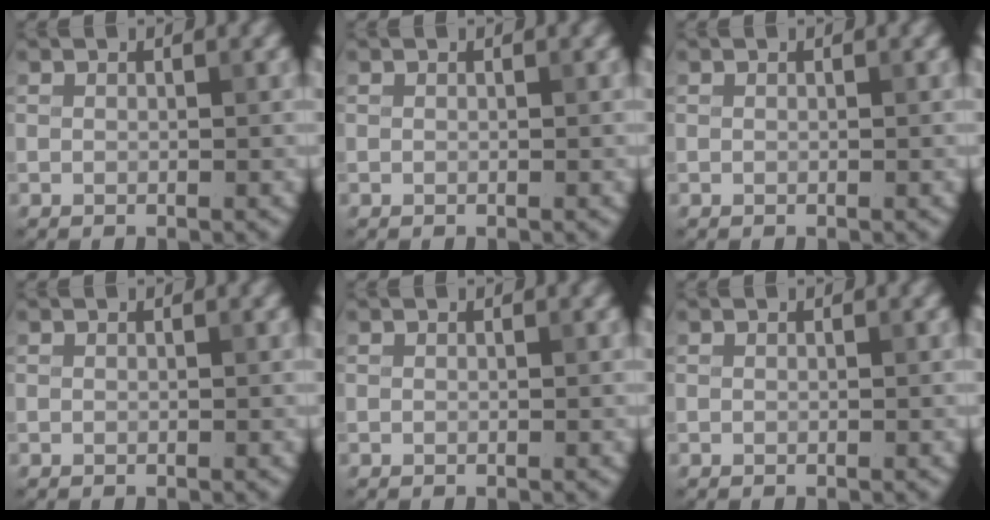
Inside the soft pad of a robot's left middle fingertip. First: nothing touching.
{"total": 0.0}
{"total": 0.0}
{"total": 0.0}
{"total": 0.0}
{"total": 0.0}